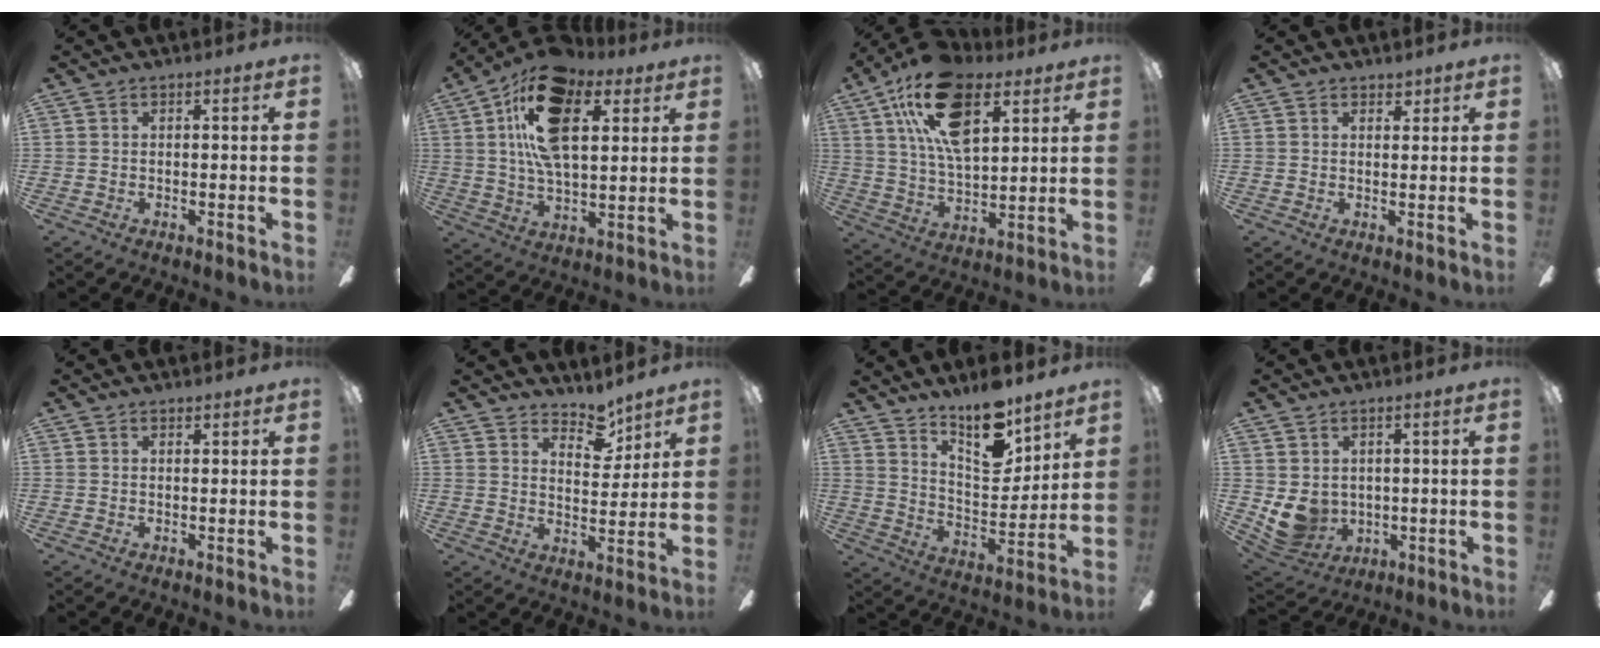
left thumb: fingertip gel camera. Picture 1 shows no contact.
{"total": 20.3, "force": [8.5, 10.6, 15.1], "torque": [-0.275, -0.007, 0.142]}
{"total": 20.6, "force": [10.4, 10.4, 14.3], "torque": [-0.260, -0.019, 0.184]}
{"total": 1.9, "force": [1.6, 0.9, 0.3], "torque": [0.008, -0.006, 0.028]}
{"total": 0.7, "force": [0.6, 0.1, 0.0], "torque": [-0.002, 0.000, 0.013]}
{"total": 7.6, "force": [6.2, 3.4, 2.7], "torque": [-0.028, -0.038, 0.107]}
{"total": 14.8, "force": [12.0, 5.1, 7.1], "torque": [-0.114, -0.082, 0.211]}
{"total": 7.6, "force": [1.4, 6.7, 3.3], "torque": [-0.090, -0.017, 0.030]}